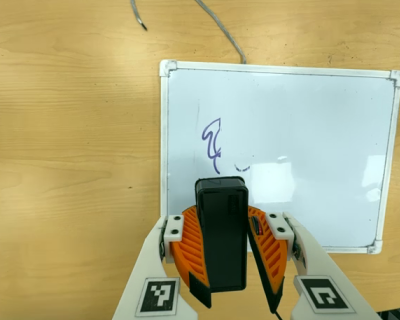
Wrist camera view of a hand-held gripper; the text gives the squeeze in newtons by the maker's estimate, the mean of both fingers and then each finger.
{"total": 10.3, "left": 10.4, "right": 10.1}